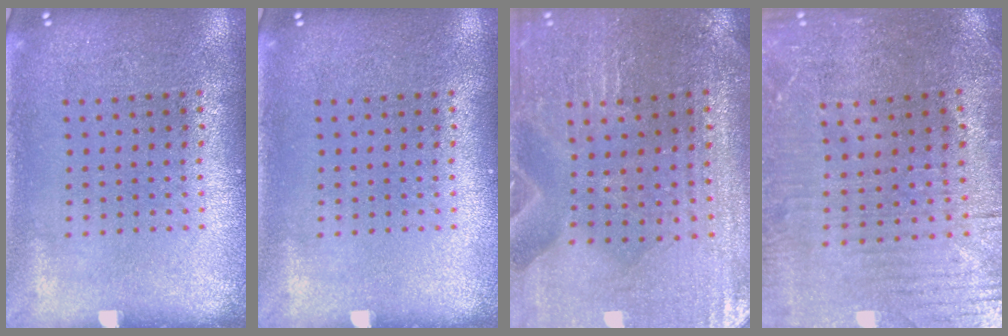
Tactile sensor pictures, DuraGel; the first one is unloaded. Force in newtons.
{"total": 0.0}
{"total": 0.8, "press": 0.8, "slide": 0.1}
{"total": 1.4, "press": 1.3, "slide": 0.5}